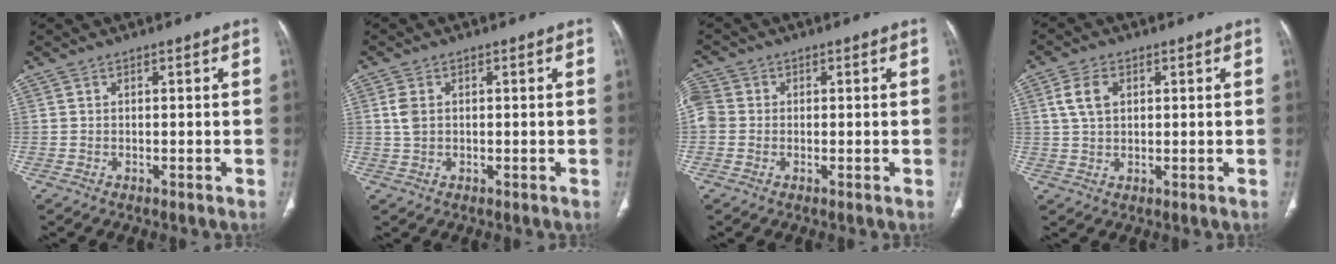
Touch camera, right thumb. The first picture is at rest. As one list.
[{"total": 2.8, "force": [0.4, 2.0, 2.0], "torque": [-0.046, 0.003, 0.008]}, {"total": 5.3, "force": [-0.1, 4.7, 2.3], "torque": [-0.056, 0.015, -0.007]}, {"total": 5.1, "force": [1.6, 3.3, 3.5], "torque": [-0.069, 0.004, 0.032]}]